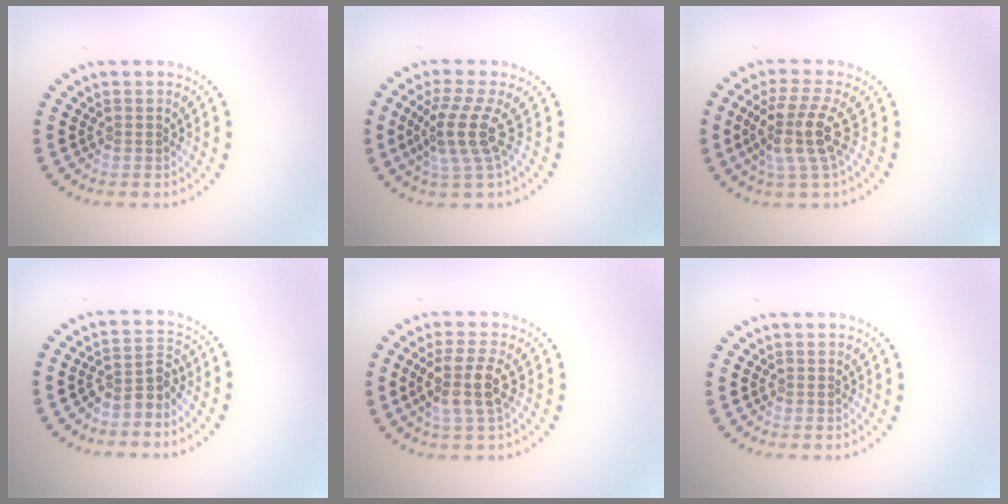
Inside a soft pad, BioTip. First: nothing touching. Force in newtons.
{"total": 3.8, "press": 2.7, "slide": 2.6}
{"total": 4.1, "press": 3.0, "slide": 2.8}
{"total": 2.5, "press": 1.9, "slide": 1.6}
{"total": 3.3, "press": 2.8, "slide": 1.8}
{"total": 0.0}